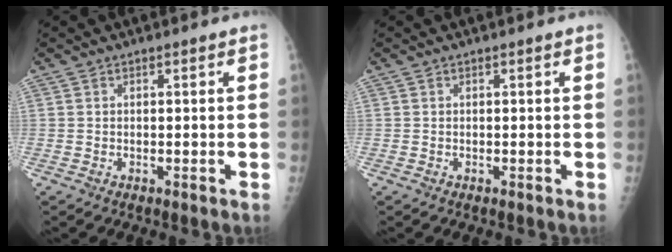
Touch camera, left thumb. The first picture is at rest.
{"total": 0.0}